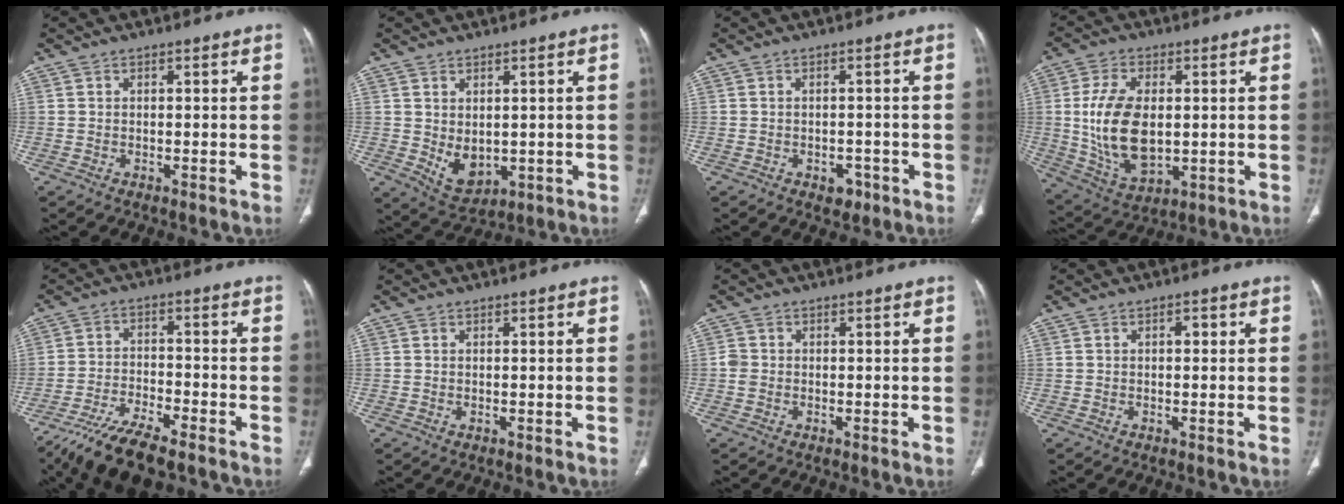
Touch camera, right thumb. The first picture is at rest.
{"total": 6.2, "force": [-0.1, 4.2, 4.6], "torque": [-0.062, -0.010, 0.025]}
{"total": 2.7, "force": [-1.4, 2.0, 1.3], "torque": [-0.004, 0.007, -0.013]}
{"total": 15.2, "force": [0.6, 8.9, 12.4], "torque": [-0.233, -0.010, 0.026]}
{"total": 11.9, "force": [-9.0, 3.4, 7.0], "torque": [-0.132, 0.028, -0.161]}
{"total": 0.0}
{"total": 1.8, "force": [-0.3, 1.6, 0.8], "torque": [-0.013, 0.004, -0.008]}
{"total": 1.3, "force": [0.2, 0.9, 1.0], "torque": [-0.010, 0.004, 0.001]}